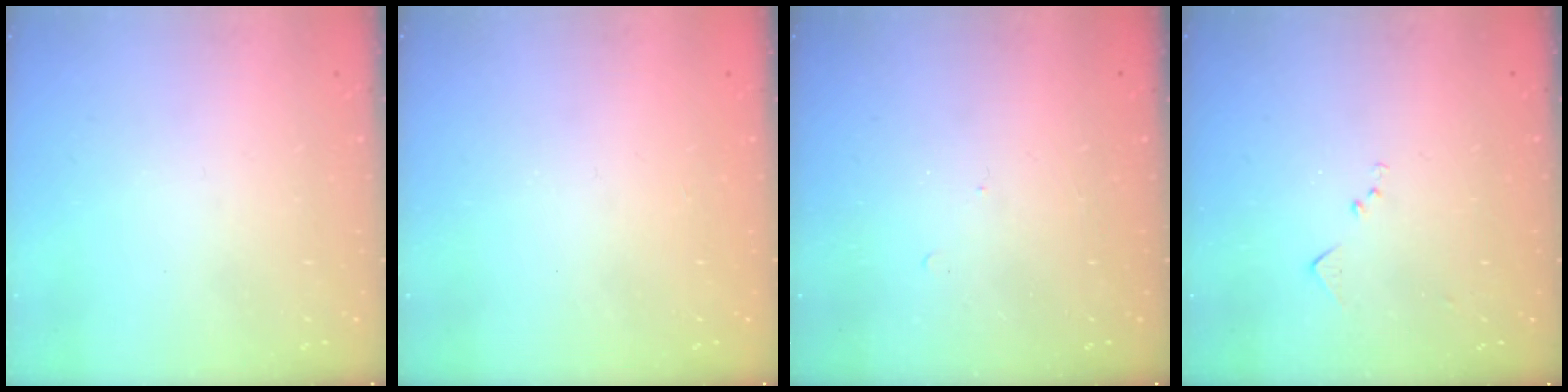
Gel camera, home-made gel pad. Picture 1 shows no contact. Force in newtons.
{"total": 1.0, "press": 0.9, "slide": 0.4}
{"total": 5.4, "press": 5.3, "slide": 0.6}
{"total": 6.3, "press": 6.3, "slide": 0.9}